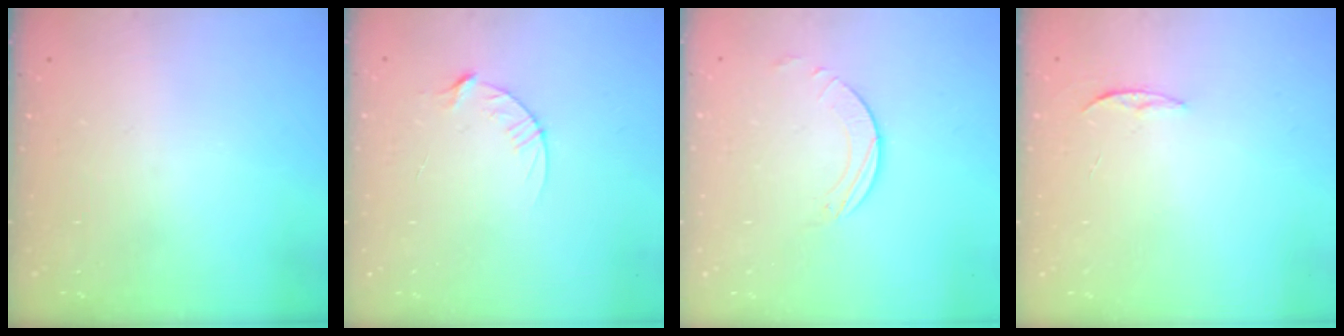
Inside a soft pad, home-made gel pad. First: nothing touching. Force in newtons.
{"total": 4.4, "press": 4.4, "slide": 0.6}
{"total": 1.6, "press": 1.6, "slide": 0.2}
{"total": 3.4, "press": 3.4, "slide": 0.4}